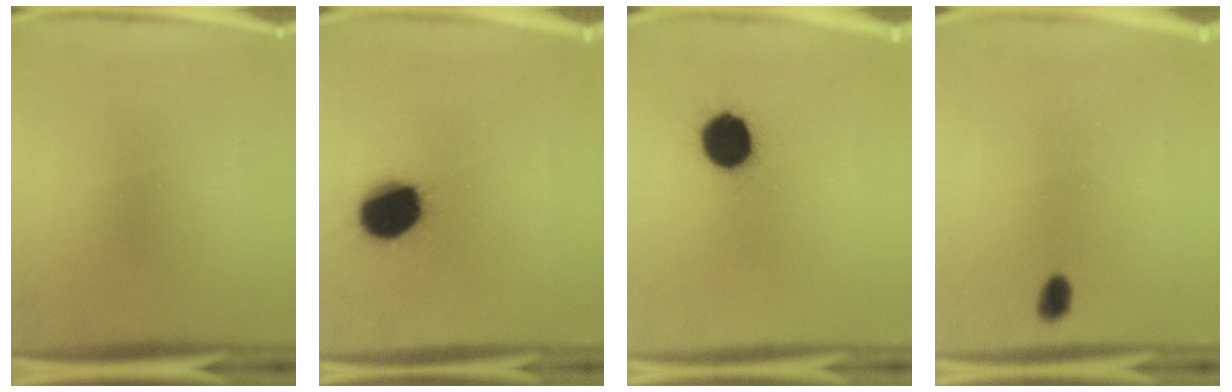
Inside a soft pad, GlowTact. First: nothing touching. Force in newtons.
{"total": 15.7}
{"total": 11.1}
{"total": 2.7}